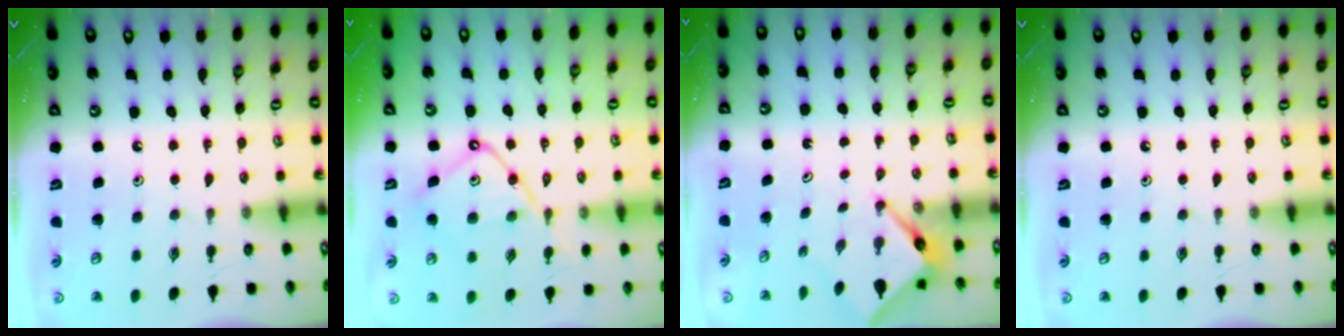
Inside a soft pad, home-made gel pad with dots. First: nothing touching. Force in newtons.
{"total": 11.8, "press": 11.7, "slide": 1.0}
{"total": 3.9, "press": 3.9, "slide": 0.2}
{"total": 0.0}